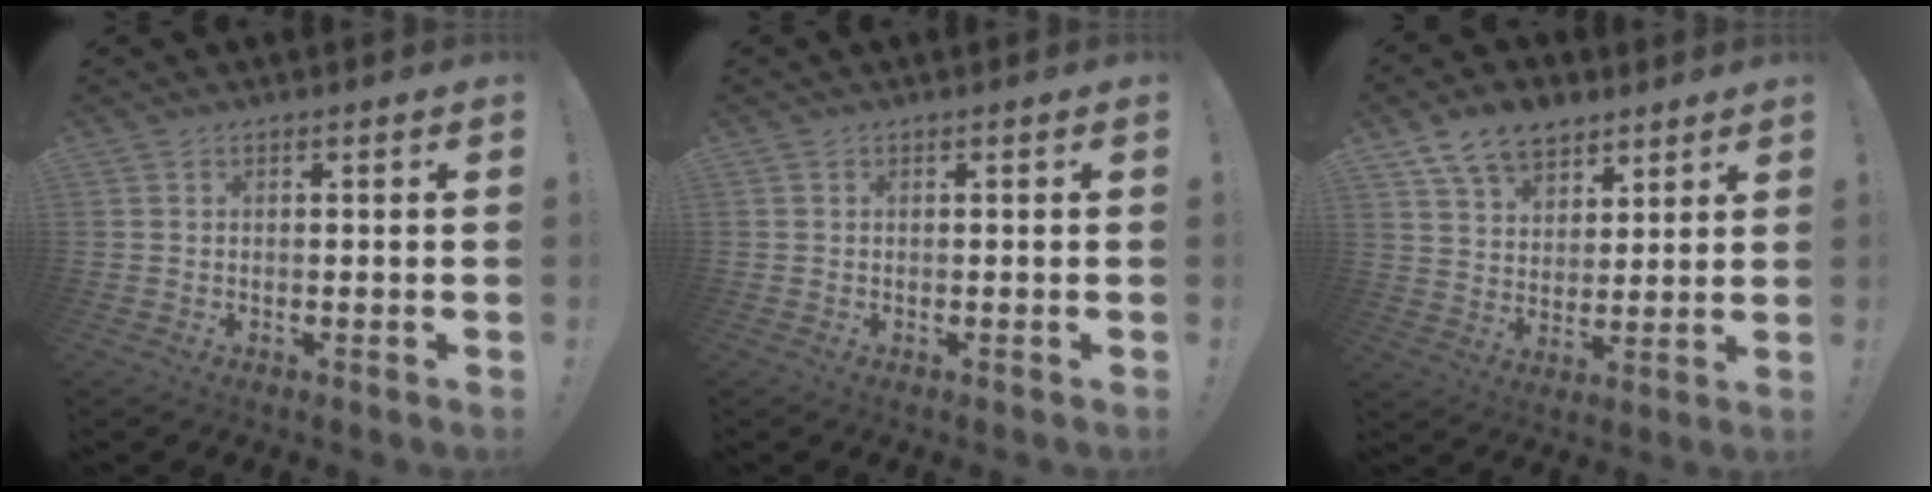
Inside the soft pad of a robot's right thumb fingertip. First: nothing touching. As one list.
[{"total": 0.0}, {"total": 11.7, "force": [8.2, 7.2, 4.4], "torque": [-0.077, -0.043, 0.158]}]